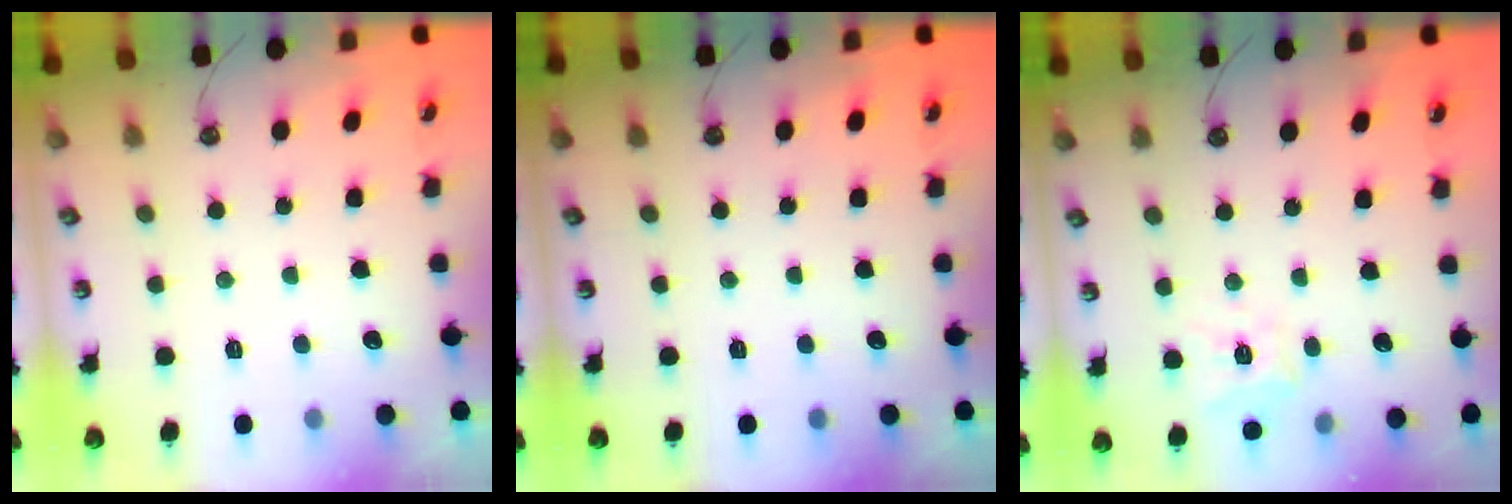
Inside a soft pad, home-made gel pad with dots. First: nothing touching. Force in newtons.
{"total": 0.0}
{"total": 11.1, "press": 11.1, "slide": 1.1}